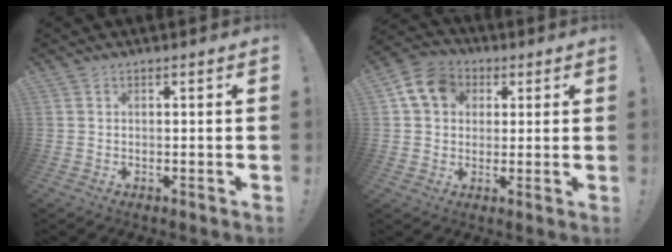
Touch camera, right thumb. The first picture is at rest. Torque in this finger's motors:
{"motor_torque": [0.33, 0.33, 0.05, -0.01, 0.03]}